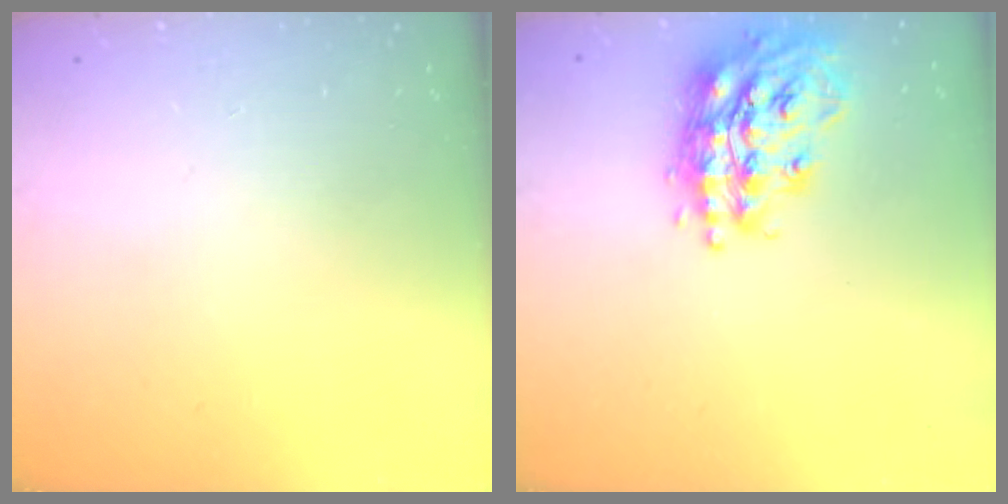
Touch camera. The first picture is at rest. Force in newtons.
{"total": 19.6, "press": 19.5, "slide": 1.5}